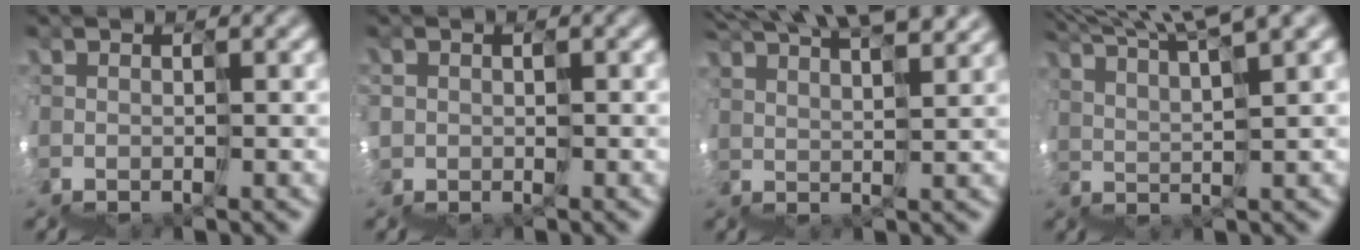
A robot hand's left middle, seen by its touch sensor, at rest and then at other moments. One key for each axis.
{"total": 2.1, "fx": 0.7, "fy": 0.5, "fz": -1.9, "tx": 0.026, "ty": 0.011, "tz": 0.005}
{"total": 10.3, "fx": 9.0, "fy": 2.4, "fz": 4.5, "tx": -0.072, "ty": 0.080, "tz": 0.119}
{"total": 8.6, "fx": 8.1, "fy": -0.5, "fz": 3.0, "tx": -0.040, "ty": 0.056, "tz": 0.122}